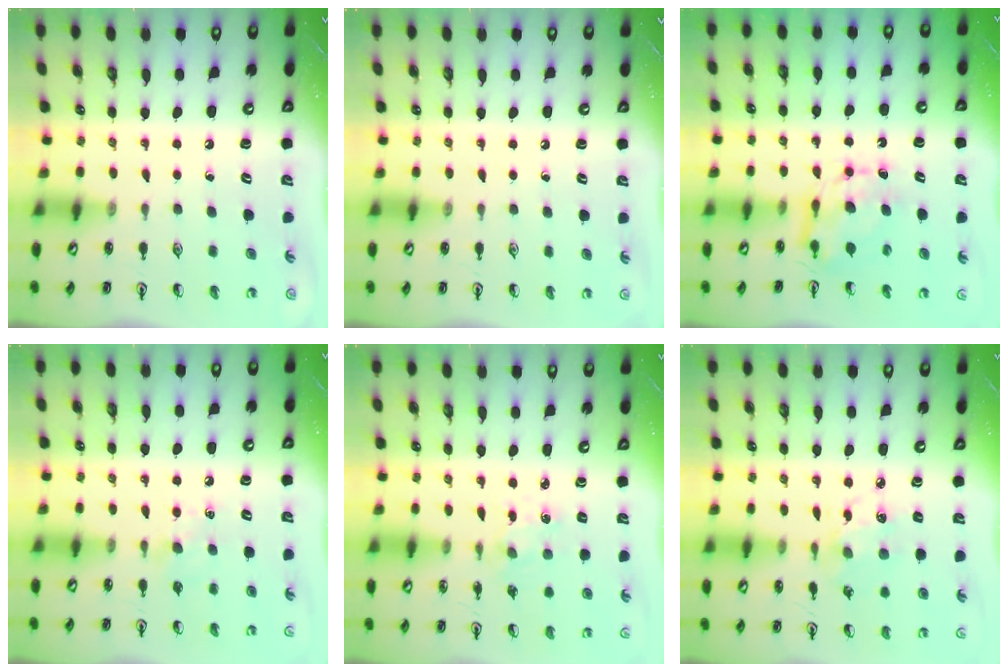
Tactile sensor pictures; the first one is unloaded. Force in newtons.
{"total": 0.0}
{"total": 7.0, "press": 7.0, "slide": 0.6}
{"total": 6.3, "press": 6.2, "slide": 0.7}
{"total": 2.0, "press": 1.9, "slide": 0.4}
{"total": 7.8, "press": 7.8, "slide": 0.6}